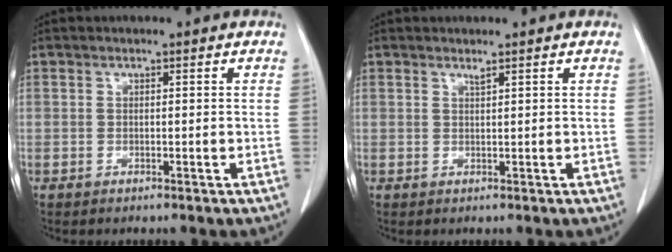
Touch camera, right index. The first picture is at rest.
{"total": 0.6, "force": [0.5, -0.2, 0.3], "torque": [-0.013, -0.008, 0.013]}